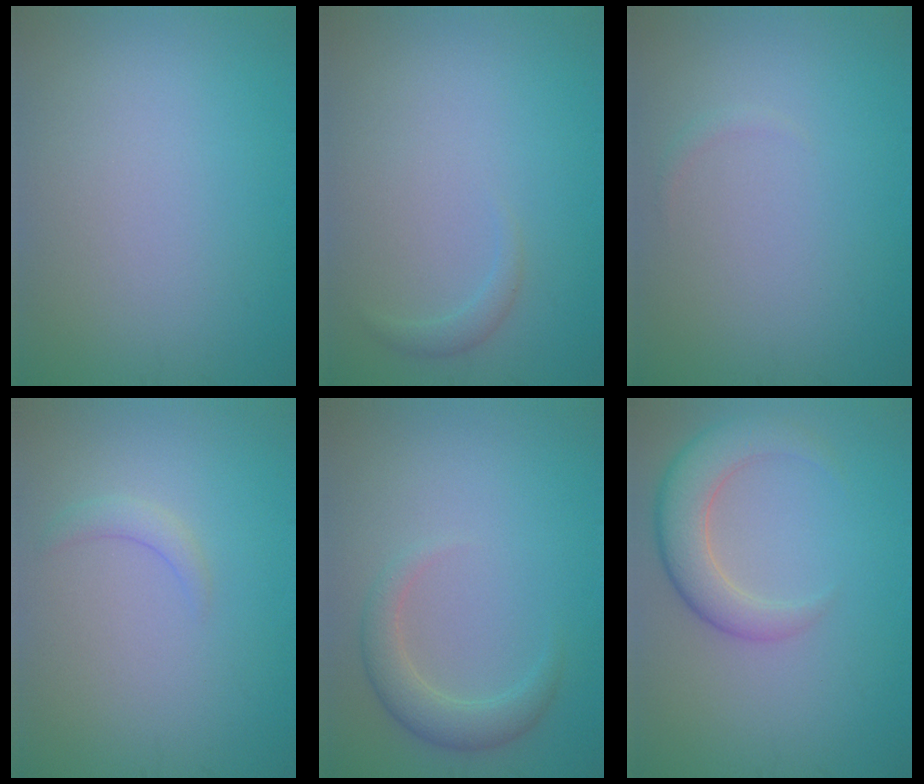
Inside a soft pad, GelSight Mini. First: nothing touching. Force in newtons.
{"total": 1.0, "press": 1.0, "slide": 0.1}
{"total": 0.5, "press": 0.5, "slide": 0.0}
{"total": 1.2, "press": 1.2, "slide": 0.2}
{"total": 2.8, "press": 2.8, "slide": 0.2}
{"total": 4.8, "press": 4.8, "slide": 0.2}